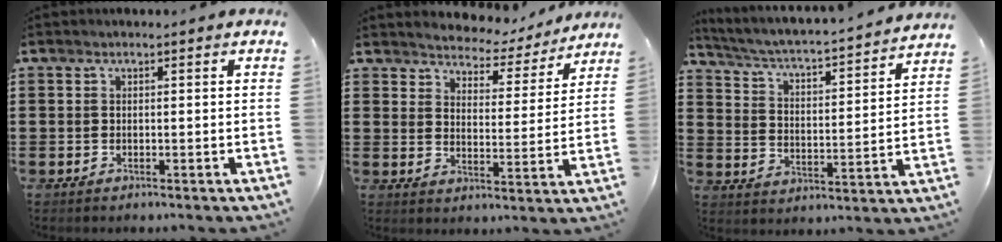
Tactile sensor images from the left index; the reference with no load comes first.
{"total": 4.0, "force": [3.9, 0.3, -0.2], "torque": [-0.022, -0.036, 0.063]}
{"total": 2.7, "force": [2.3, -0.4, 1.3], "torque": [-0.041, -0.034, 0.025]}